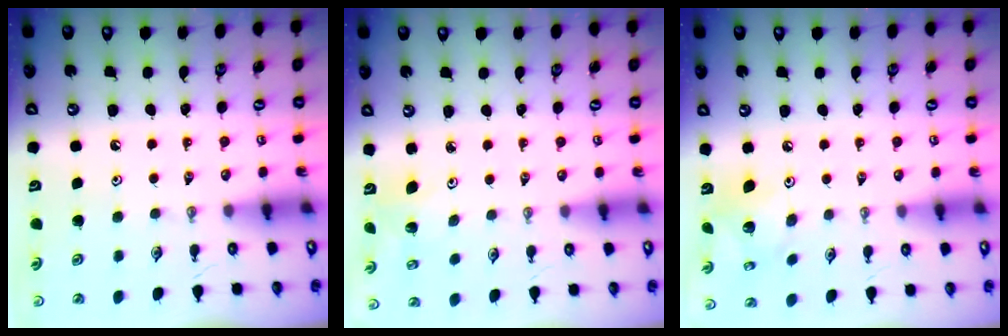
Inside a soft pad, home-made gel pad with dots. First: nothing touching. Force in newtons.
{"total": 4.0, "press": 3.4, "slide": 2.0}
{"total": 7.8, "press": 7.7, "slide": 0.5}